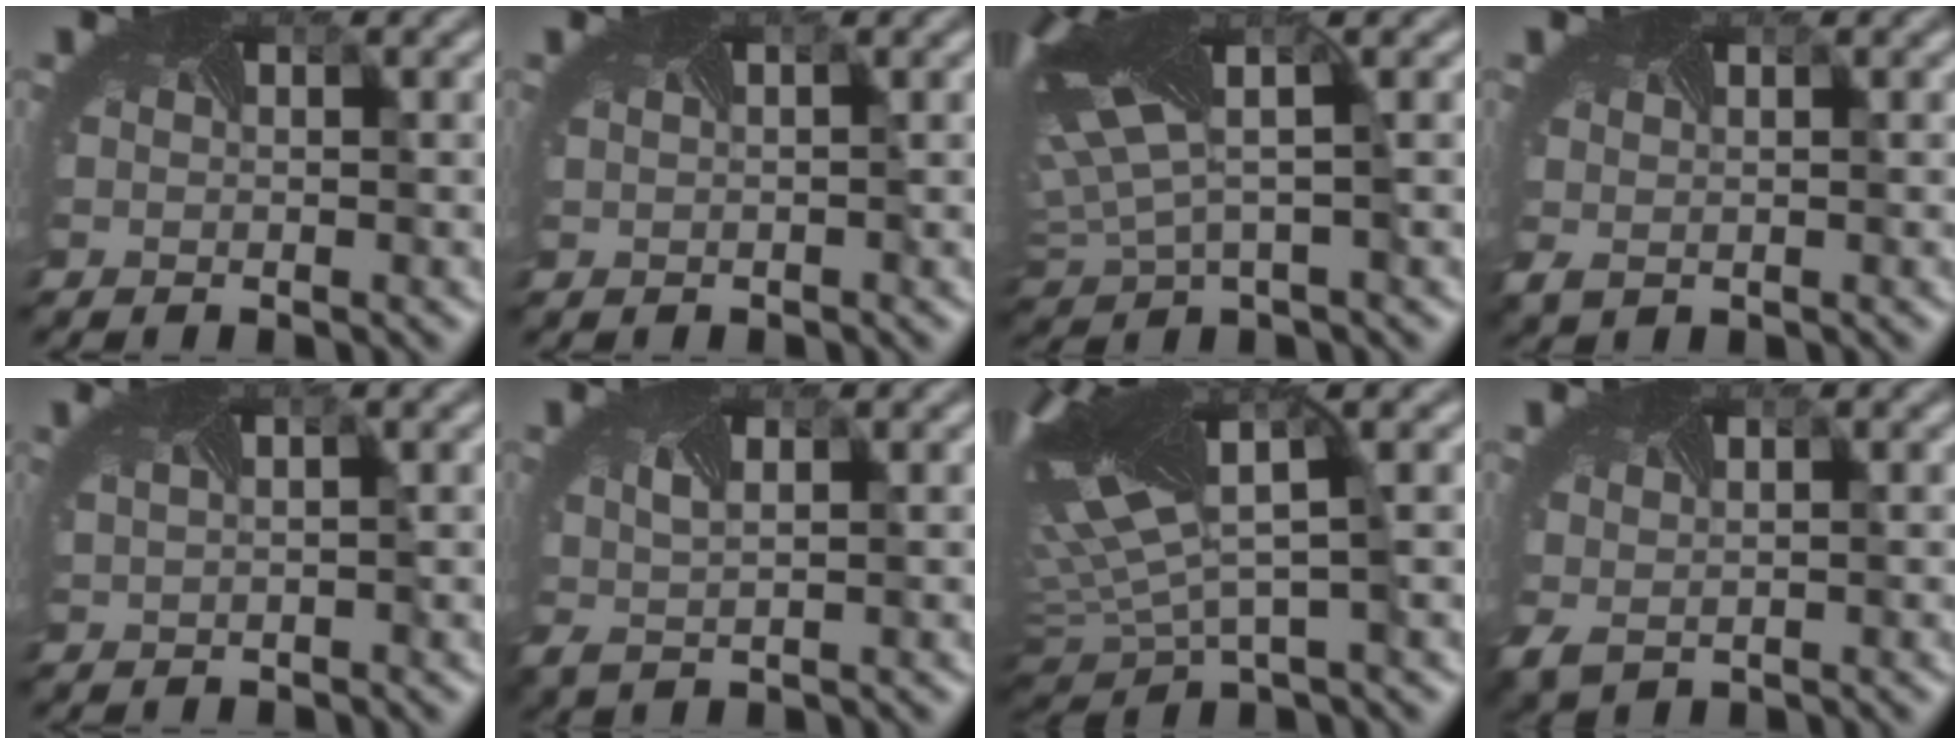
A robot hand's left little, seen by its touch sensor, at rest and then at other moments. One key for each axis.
{"total": 1.6, "fx": 0.6, "fy": 0.7, "fz": 1.3, "tx": -0.005, "ty": 0.012, "tz": -0.002}
{"total": 9.8, "fx": 2.5, "fy": 4.4, "fz": 8.4, "tx": -0.221, "ty": -0.003, "tz": 0.046}
{"total": 0.7, "fx": 0.1, "fy": 0.3, "fz": 0.6, "tx": -0.020, "ty": -0.003, "tz": 0.003}
{"total": 3.4, "fx": 1.4, "fy": 1.5, "fz": 2.6, "tx": -0.016, "ty": 0.021, "tz": 0.000}
{"total": 1.9, "fx": 0.6, "fy": 0.5, "fz": 1.8, "tx": -0.047, "ty": -0.005, "tz": 0.013}
{"total": 10.9, "fx": 2.0, "fy": 4.5, "fz": 9.7, "tx": -0.237, "ty": -0.005, "tz": 0.031}
{"total": 1.3, "fx": 0.2, "fy": 0.7, "fz": 1.0, "tx": -0.033, "ty": -0.007, "tz": 0.010}